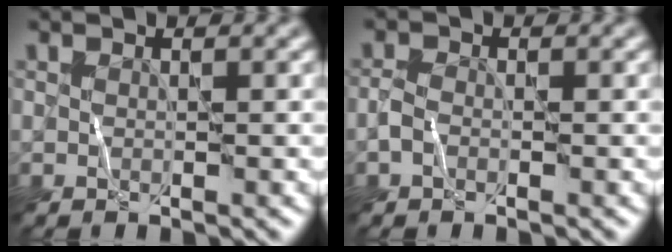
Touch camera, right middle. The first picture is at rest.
{"total": 1.0, "force": [-0.5, 0.7, 0.5], "torque": [-0.007, 0.004, -0.015]}